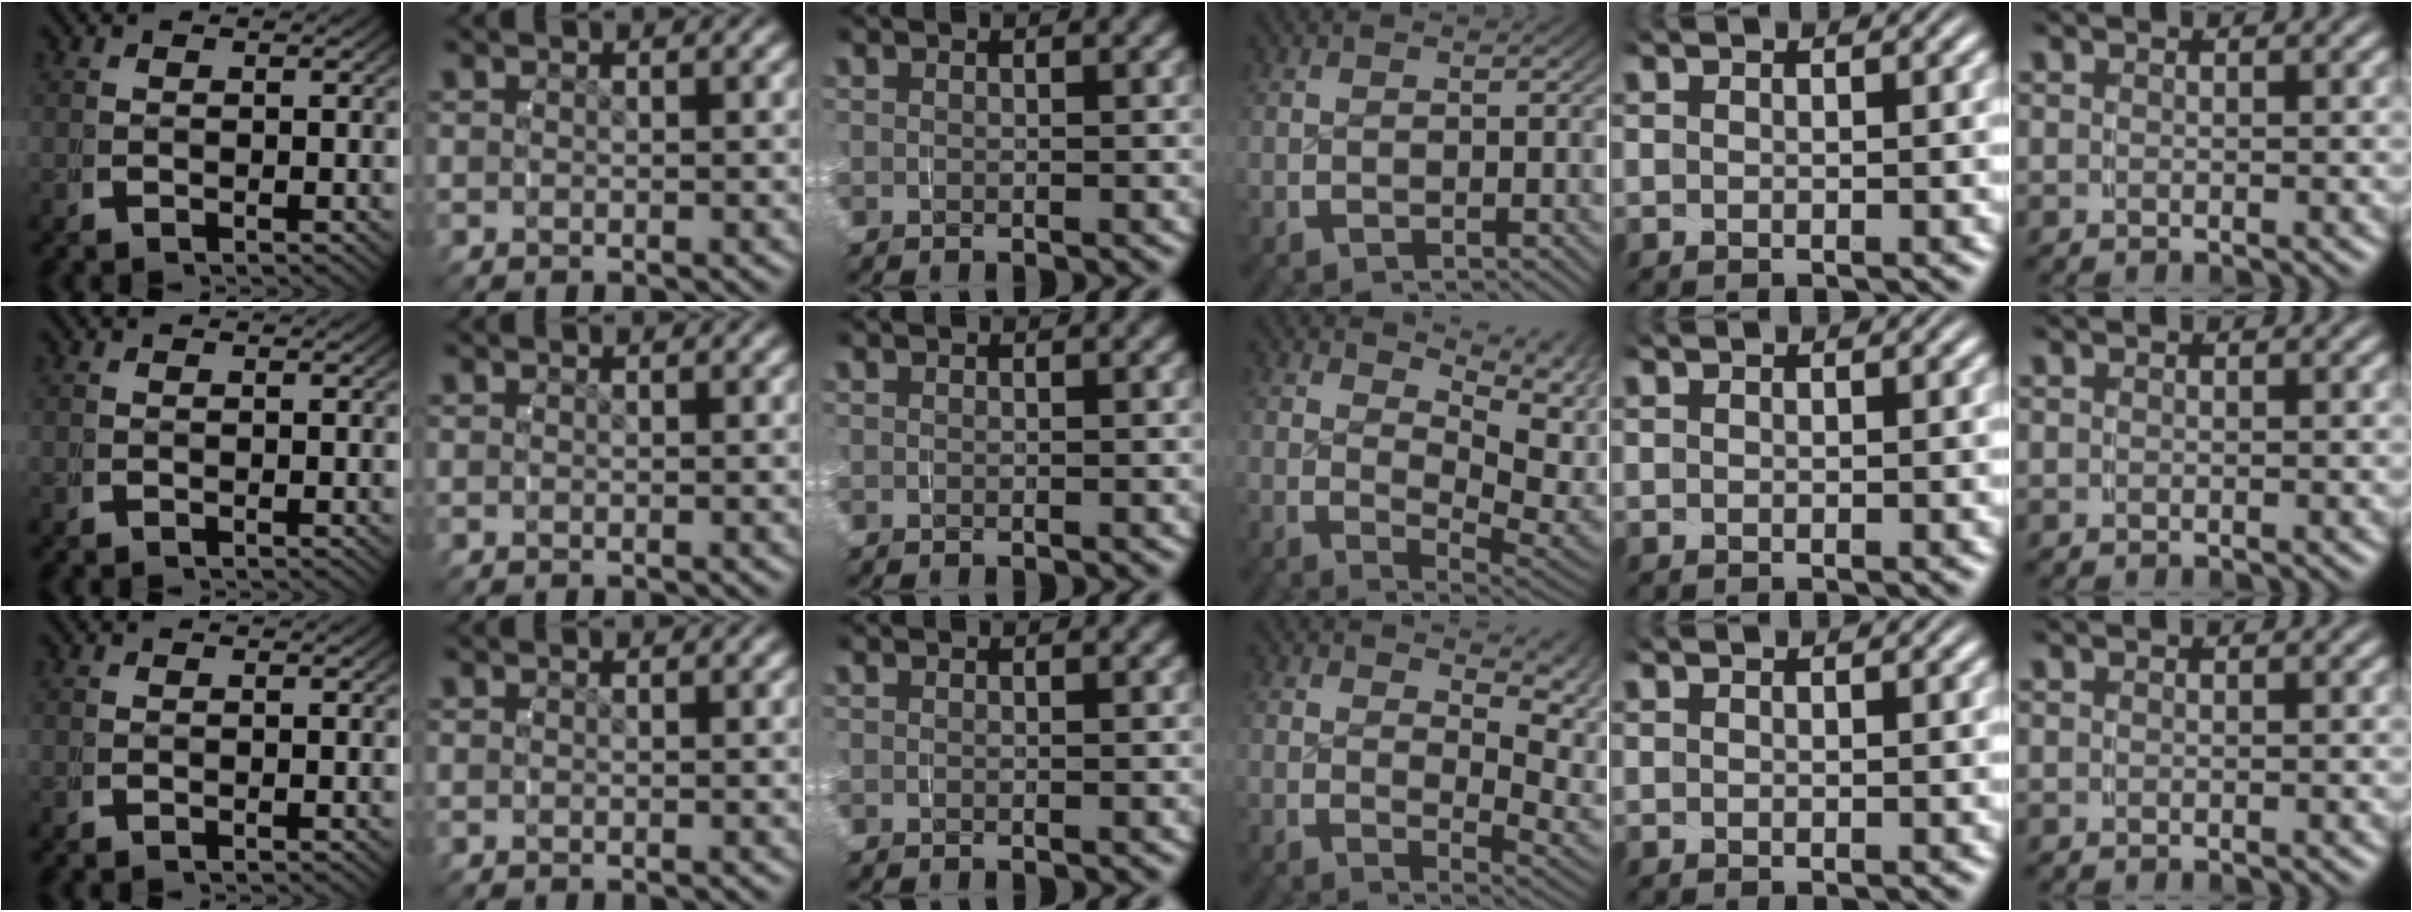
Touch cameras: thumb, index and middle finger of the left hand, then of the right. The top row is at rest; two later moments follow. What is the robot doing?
{"motion": "grasp_and_lifting", "object": "water bottle"}